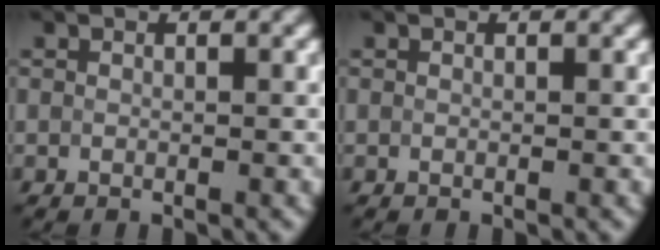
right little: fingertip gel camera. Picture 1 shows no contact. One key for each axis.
{"total": 0.0}